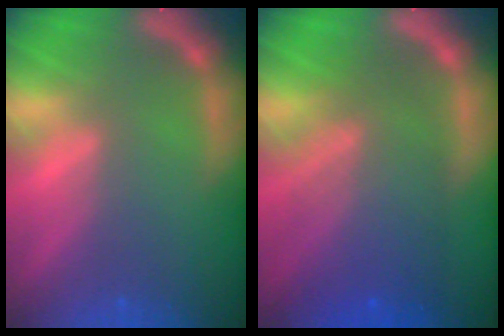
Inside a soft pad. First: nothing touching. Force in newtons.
{"total": 8.6}